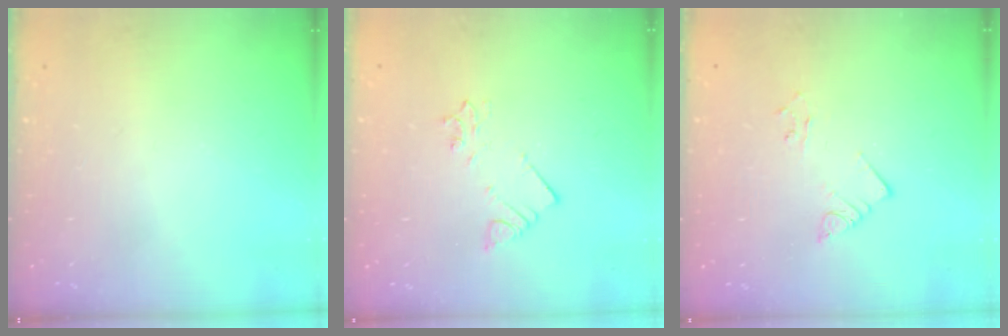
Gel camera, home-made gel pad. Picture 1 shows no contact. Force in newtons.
{"total": 2.3, "press": 2.3, "slide": 0.3}
{"total": 3.9, "press": 3.9, "slide": 0.1}